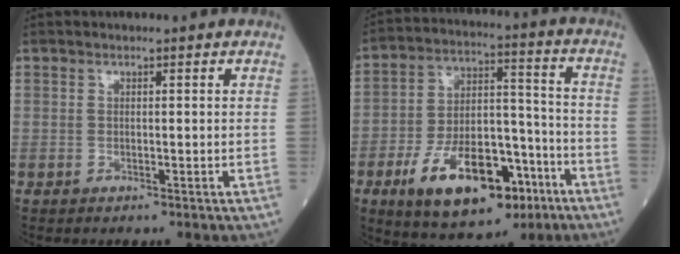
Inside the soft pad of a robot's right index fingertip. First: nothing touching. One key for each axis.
{"total": 17.9, "fx": -9.0, "fy": 8.2, "fz": 13.1, "tx": -0.223, "ty": 0.015, "tz": -0.140}